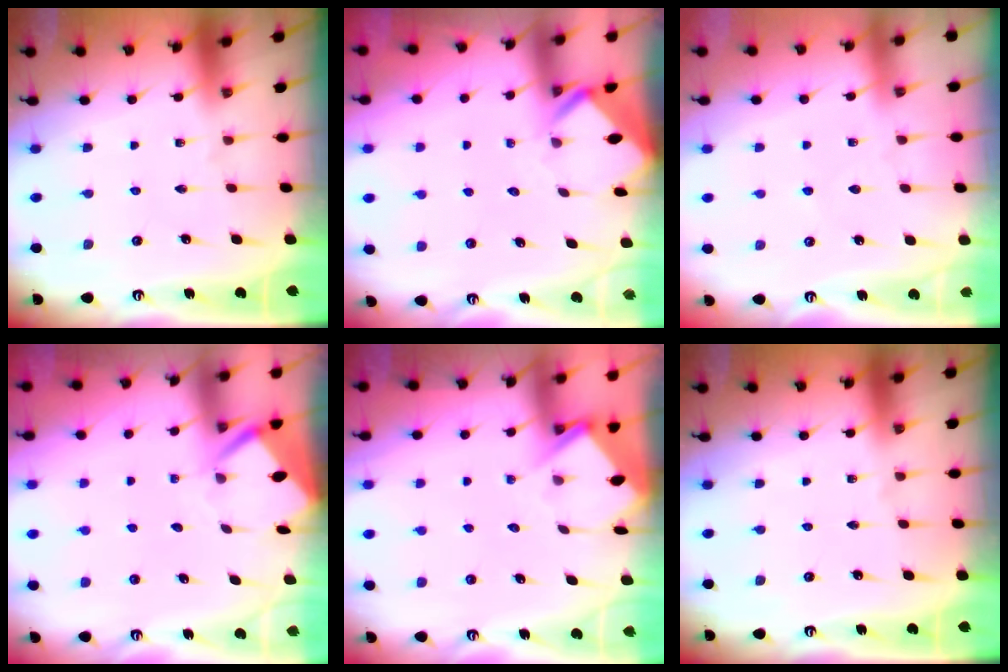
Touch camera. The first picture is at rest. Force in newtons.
{"total": 2.8, "press": 2.8, "slide": 0.2}
{"total": 2.5, "press": 2.4, "slide": 0.4}
{"total": 3.8, "press": 3.8, "slide": 0.3}
{"total": 3.9, "press": 3.9, "slide": 0.4}
{"total": 0.0}